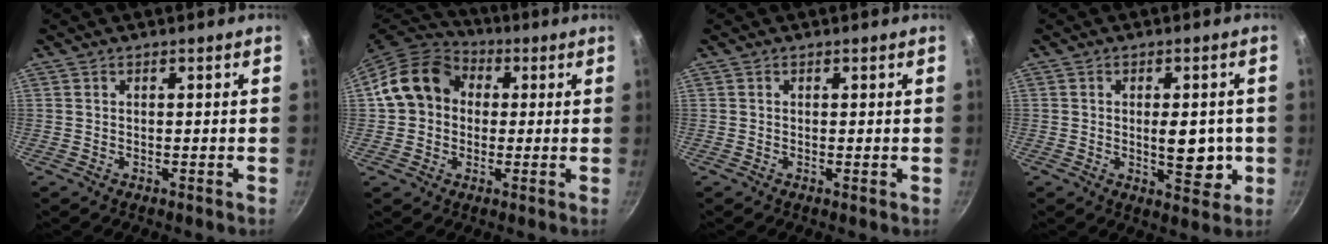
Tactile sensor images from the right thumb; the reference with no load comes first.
{"total": 13.5, "force": [1.7, 11.3, 7.2], "torque": [-0.098, 0.031, 0.012]}
{"total": 0.0}
{"total": 7.5, "force": [-0.5, 3.9, 6.4], "torque": [-0.060, -0.008, -0.003]}